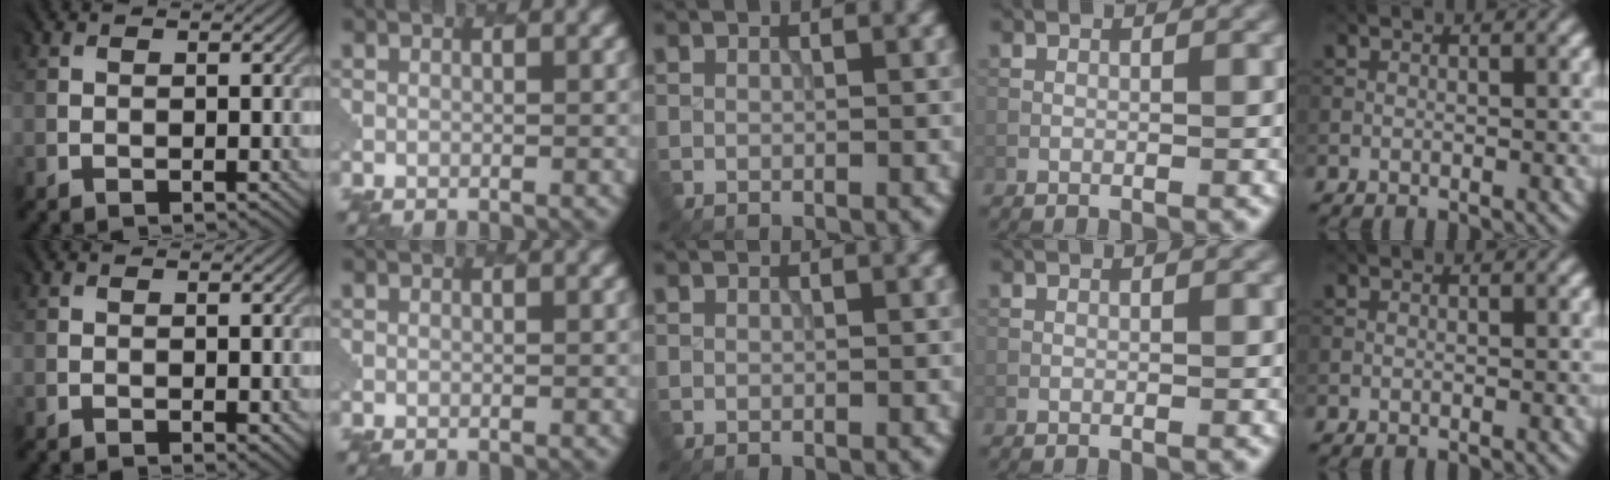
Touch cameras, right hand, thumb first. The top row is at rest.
{"thumb": {"total": 1.3, "force": [0.0, 0.6, 1.1], "torque": [-0.017, -0.004, 0.003]}}